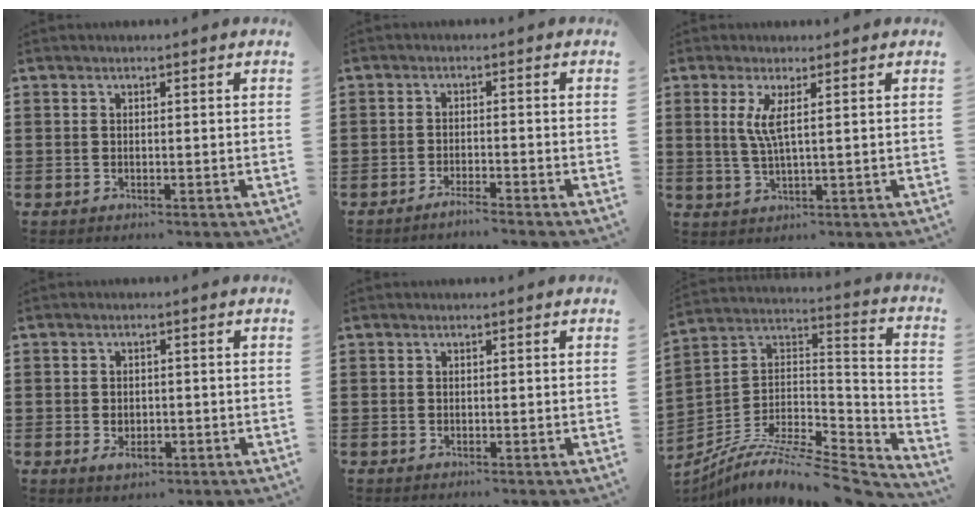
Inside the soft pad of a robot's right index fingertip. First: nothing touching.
{"total": 2.0, "force": [-1.9, -0.2, 0.6], "torque": [-0.011, 0.002, -0.036]}
{"total": 3.8, "force": [1.1, 0.0, 3.6], "torque": [-0.083, -0.008, 0.014]}
{"total": 2.3, "force": [-0.8, 1.5, 1.7], "torque": [-0.033, 0.001, -0.015]}
{"total": 0.0}
{"total": 8.4, "force": [-6.5, 2.0, 4.9], "torque": [-0.098, -0.005, -0.131]}